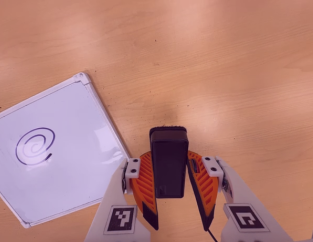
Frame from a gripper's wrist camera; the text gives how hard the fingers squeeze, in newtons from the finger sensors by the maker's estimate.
{"total": 6.2, "left": 5.1, "right": 7.4}